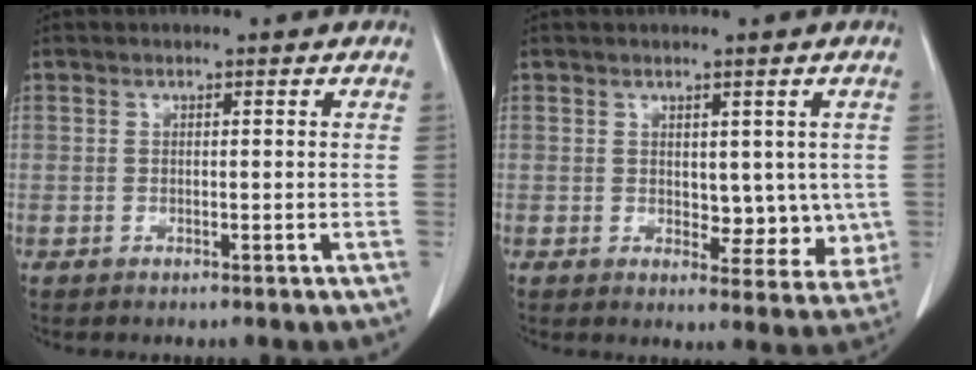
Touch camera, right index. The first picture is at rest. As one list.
[{"total": 6.3, "force": [0.6, 3.9, 4.9], "torque": [-0.035, -0.006, 0.015]}]